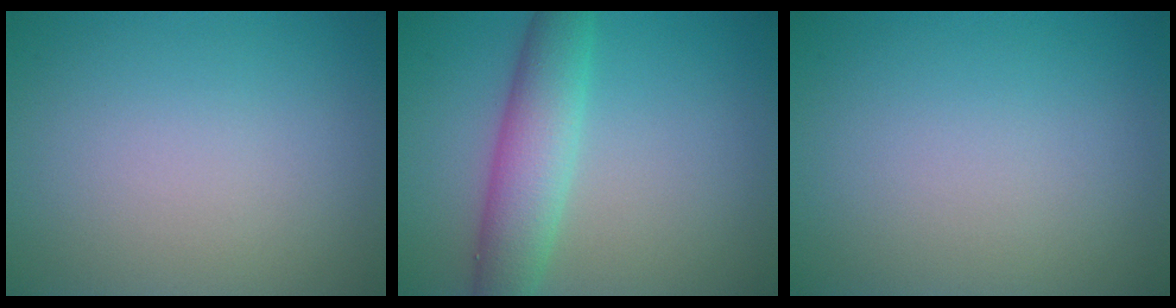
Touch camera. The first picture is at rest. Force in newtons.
{"total": 5.2, "press": 5.2, "slide": 0.1}
{"total": 0.0}